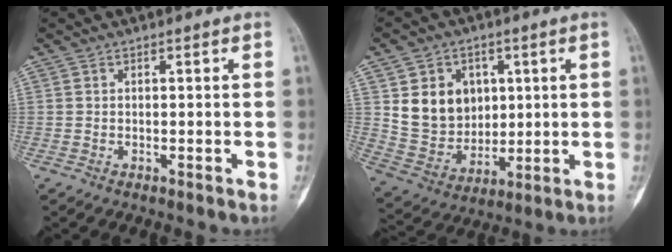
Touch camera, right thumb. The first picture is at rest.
{"total": 13.0, "force": [3.4, 10.8, 6.4], "torque": [-0.065, -0.015, 0.080]}